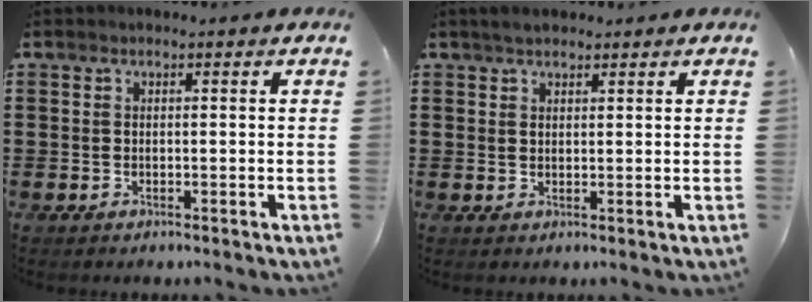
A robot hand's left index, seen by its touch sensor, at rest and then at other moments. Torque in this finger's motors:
{"motor_torque": [0.94, -0.50, 0.20, 0.01]}